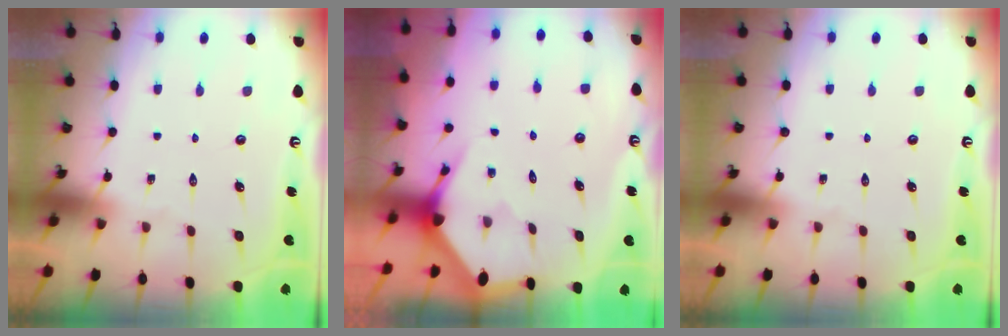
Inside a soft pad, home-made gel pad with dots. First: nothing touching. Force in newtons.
{"total": 2.9, "press": 2.9, "slide": 0.2}
{"total": 0.0}